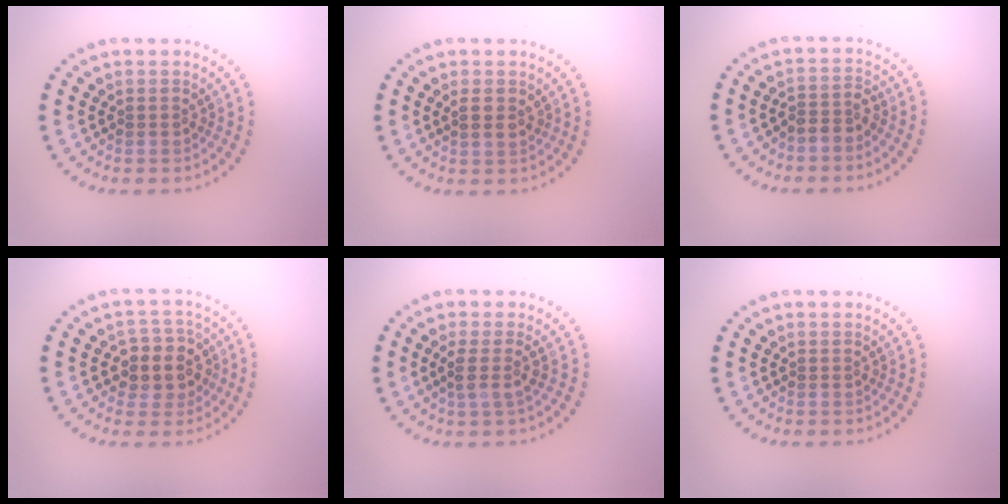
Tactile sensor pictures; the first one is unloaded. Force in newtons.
{"total": 1.2, "press": 1.1, "slide": 0.3}
{"total": 1.8, "press": 1.3, "slide": 1.2}
{"total": 3.7, "press": 3.5, "slide": 1.3}
{"total": 1.8, "press": 1.4, "slide": 1.2}
{"total": 0.0}